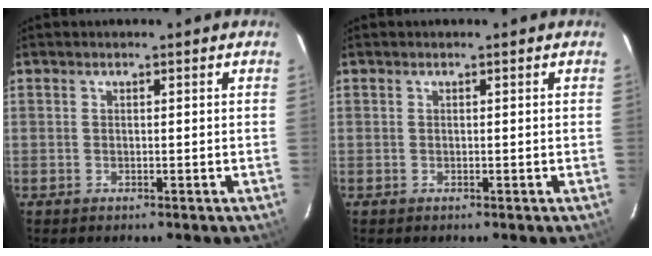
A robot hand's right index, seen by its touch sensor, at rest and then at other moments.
{"total": 0.0}